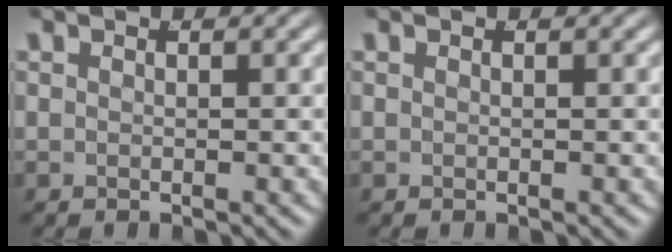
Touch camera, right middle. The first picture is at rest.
{"total": 0.0}